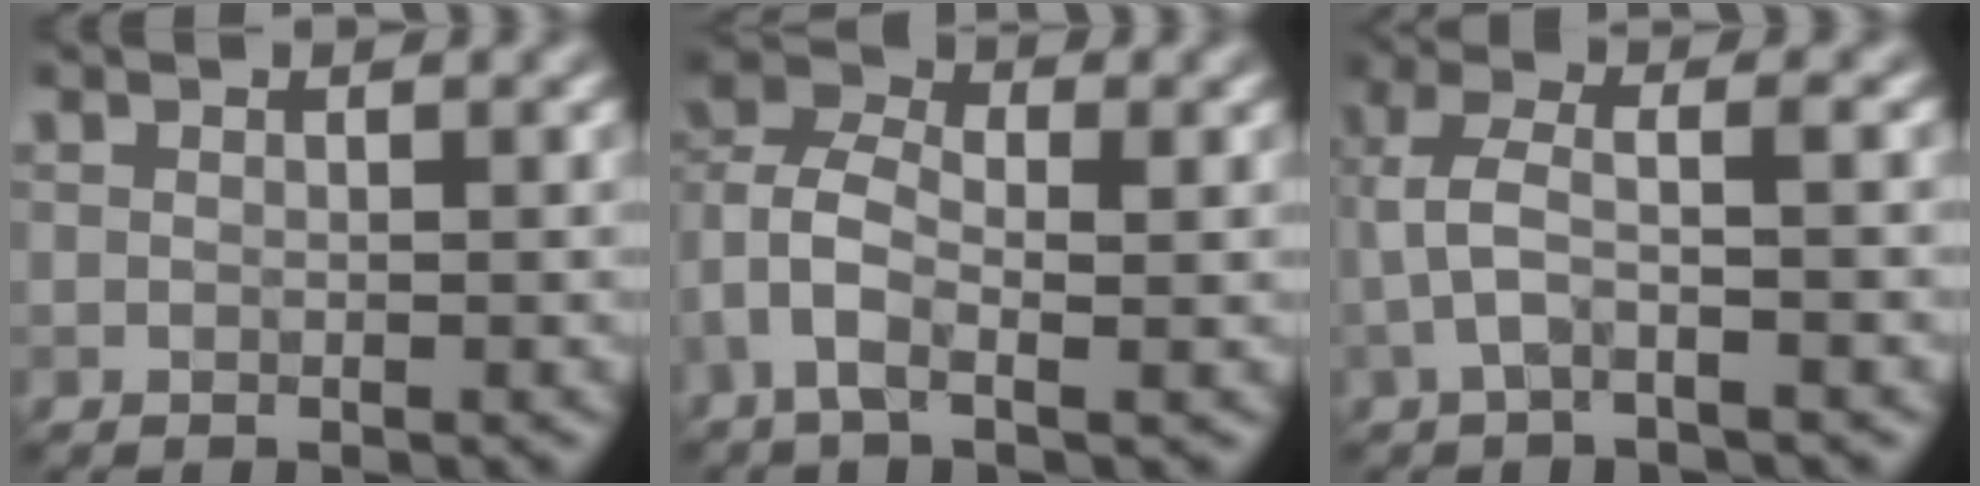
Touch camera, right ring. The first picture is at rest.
{"total": 4.5, "force": [-1.0, 2.3, 3.7], "torque": [-0.080, 0.006, -0.030]}
{"total": 3.2, "force": [-0.8, 0.6, 3.0], "torque": [-0.067, 0.012, -0.025]}